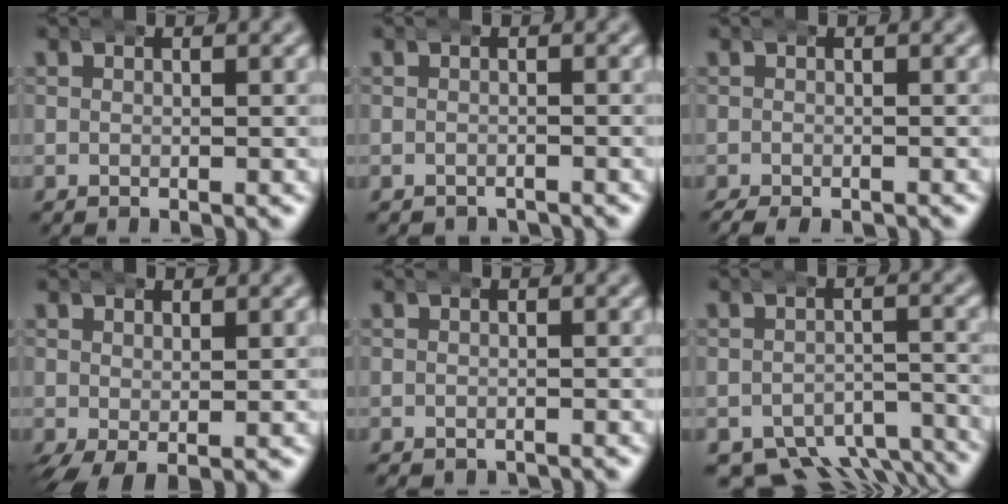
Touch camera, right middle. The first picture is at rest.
{"total": 1.3, "force": [-1.2, 0.0, -0.3], "torque": [0.006, -0.006, -0.016]}
{"total": 1.6, "force": [-1.4, 0.5, 0.6], "torque": [-0.015, -0.011, -0.015]}
{"total": 2.2, "force": [-0.7, 0.9, 1.9], "torque": [-0.030, -0.018, 0.003]}
{"total": 0.6, "force": [-0.5, 0.4, -0.1], "torque": [-0.004, -0.007, -0.004]}
{"total": 8.0, "force": [-6.2, 3.8, 3.2], "torque": [-0.040, -0.032, -0.090]}